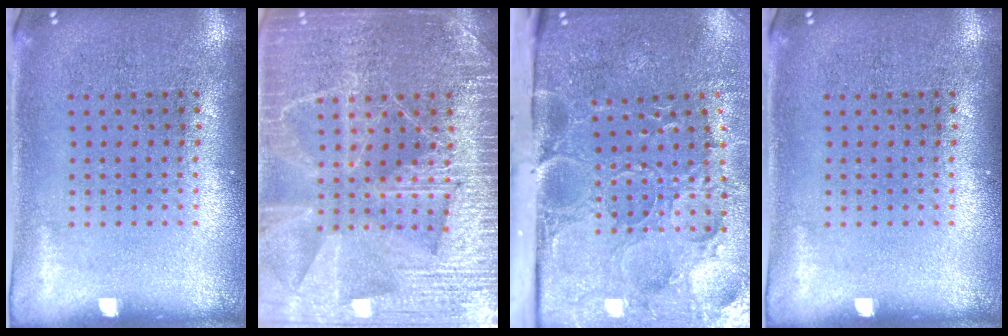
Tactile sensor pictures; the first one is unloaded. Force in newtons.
{"total": 6.5, "press": 6.4, "slide": 0.8}
{"total": 5.4, "press": 4.1, "slide": 3.5}
{"total": 0.0}